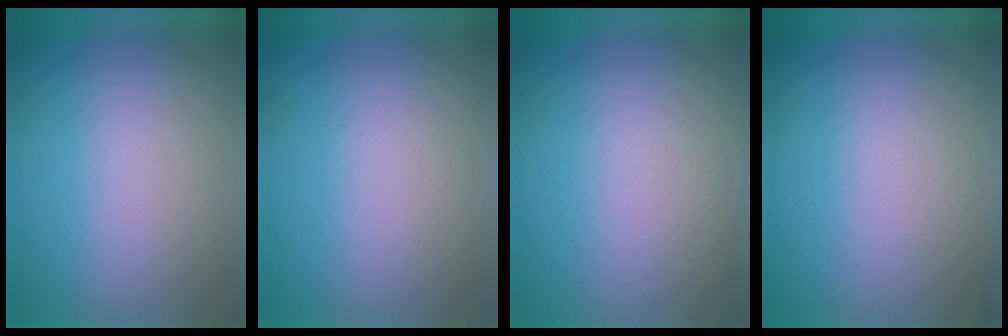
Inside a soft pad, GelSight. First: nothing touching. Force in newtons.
{"total": 0.0}
{"total": 2.9}
{"total": 3.5}